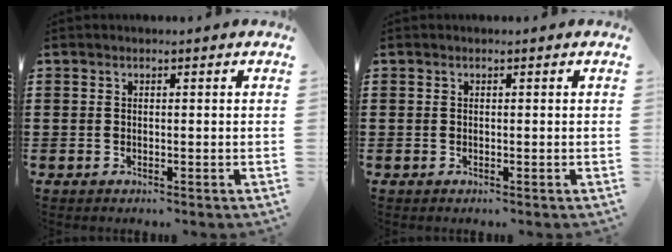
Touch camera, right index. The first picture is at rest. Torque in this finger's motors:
{"motor_torque": [-0.26, 1.88, 0.00, 0.00]}